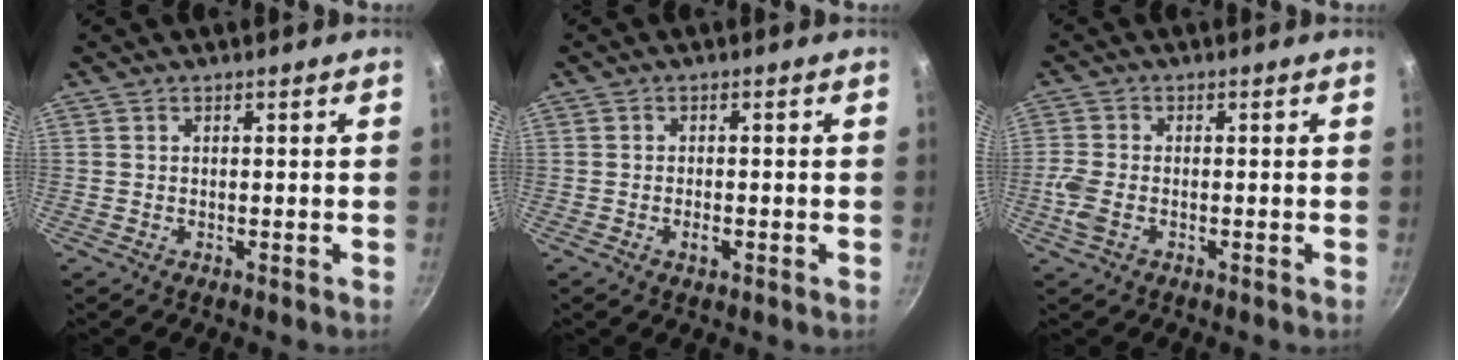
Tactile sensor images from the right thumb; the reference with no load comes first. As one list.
[{"total": 2.0, "force": [-0.7, 0.9, 1.6], "torque": [-0.031, 0.003, -0.015]}, {"total": 4.4, "force": [-1.4, 2.6, 3.2], "torque": [-0.079, 0.004, -0.034]}]